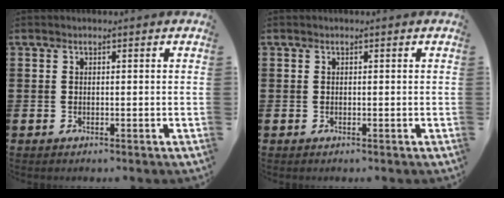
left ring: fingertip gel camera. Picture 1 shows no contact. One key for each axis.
{"total": 0.0}